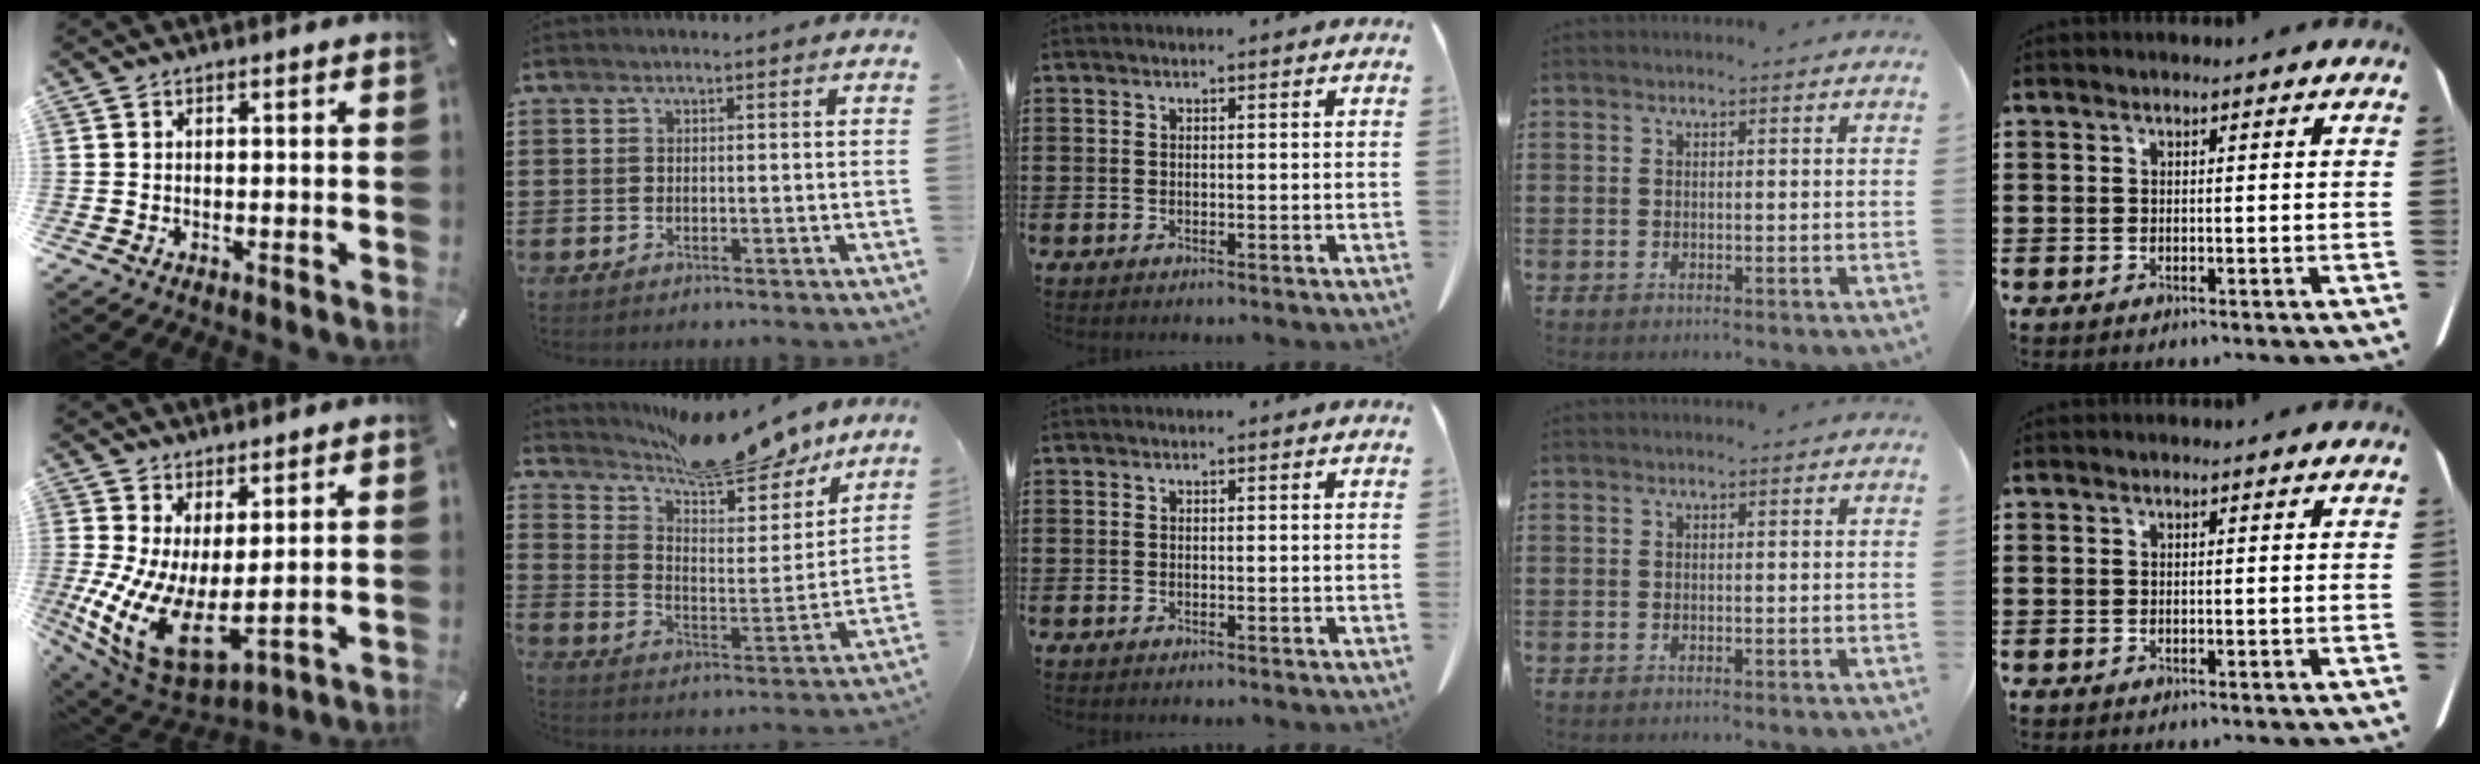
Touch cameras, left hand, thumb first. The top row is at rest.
{"thumb": {"total": 11.1, "force": [-0.1, 6.0, 9.4], "torque": [-0.194, -0.030, 0.009]}, "index": {"total": 14.2, "force": [12.6, 2.8, 5.8], "torque": [-0.114, -0.082, 0.220]}}